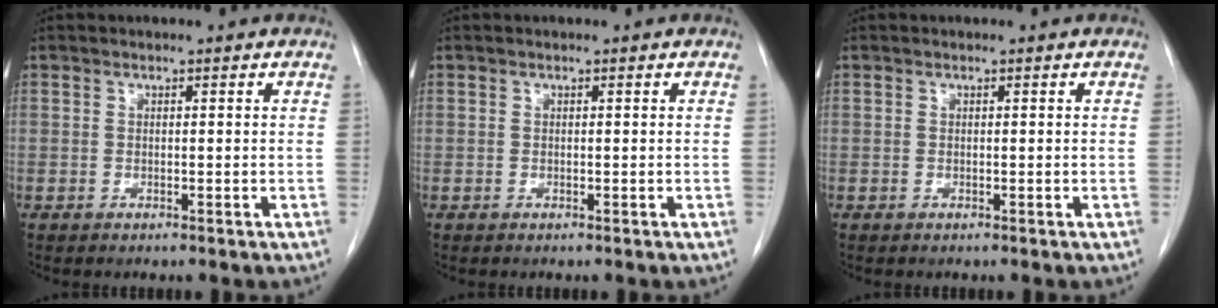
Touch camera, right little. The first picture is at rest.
{"total": 0.0}
{"total": 0.0}